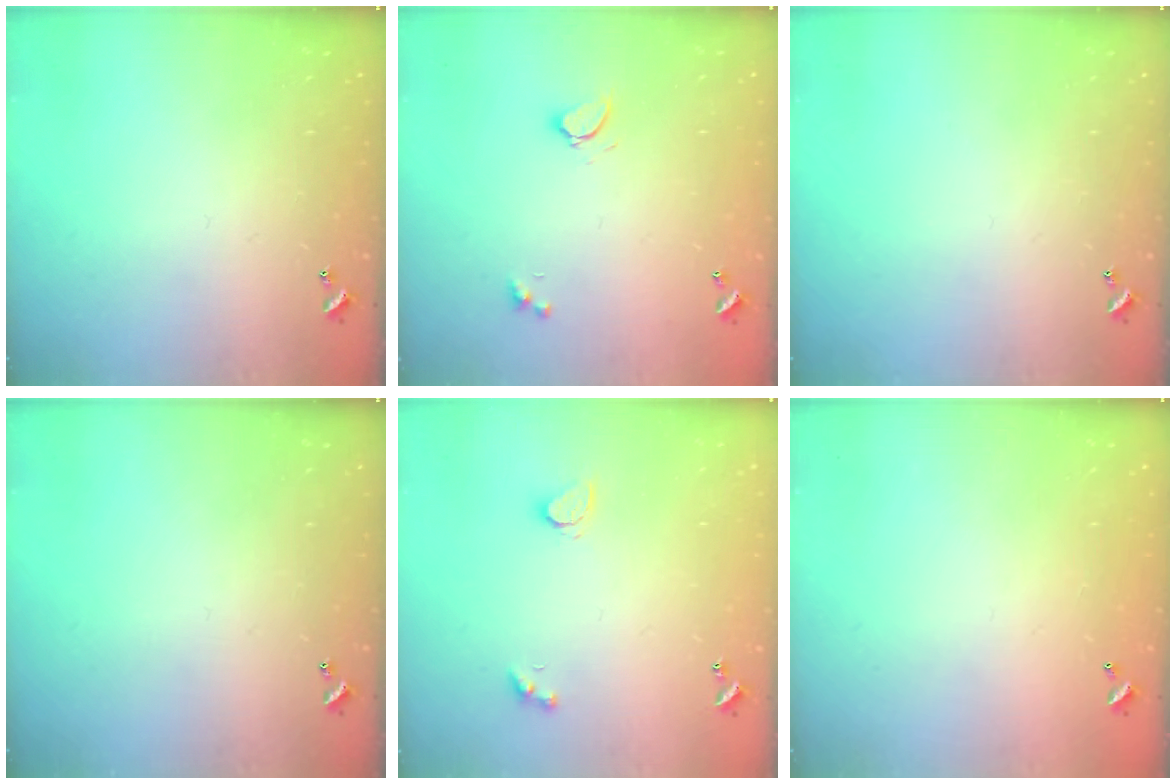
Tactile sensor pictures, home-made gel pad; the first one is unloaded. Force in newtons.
{"total": 1.7, "press": 1.6, "slide": 0.3}
{"total": 0.0}
{"total": 0.0}
{"total": 2.3, "press": 2.3, "slide": 0.3}
{"total": 2.9, "press": 2.9, "slide": 0.1}